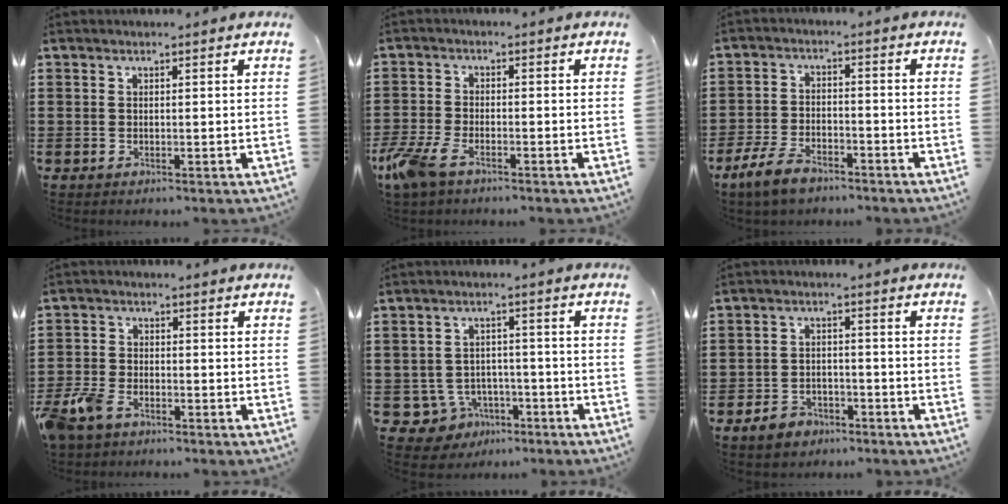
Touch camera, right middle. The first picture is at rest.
{"total": 5.4, "force": [-3.5, 2.0, 3.6], "torque": [-0.107, -0.012, -0.077]}
{"total": 6.0, "force": [-4.4, 2.4, 3.3], "torque": [-0.080, 0.002, -0.089]}
{"total": 4.6, "force": [-3.5, 2.2, 1.8], "torque": [-0.065, -0.001, -0.079]}
{"total": 4.9, "force": [-3.3, 3.4, 1.3], "torque": [-0.047, 0.008, -0.065]}
{"total": 3.6, "force": [-3.1, 1.6, 1.1], "torque": [-0.029, 0.006, -0.063]}